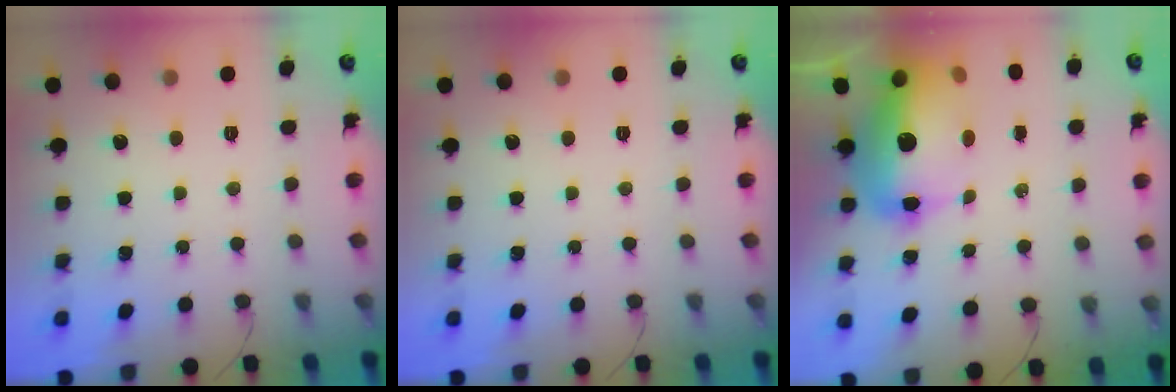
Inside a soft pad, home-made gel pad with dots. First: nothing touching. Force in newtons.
{"total": 0.0}
{"total": 16.7, "press": 16.2, "slide": 4.1}